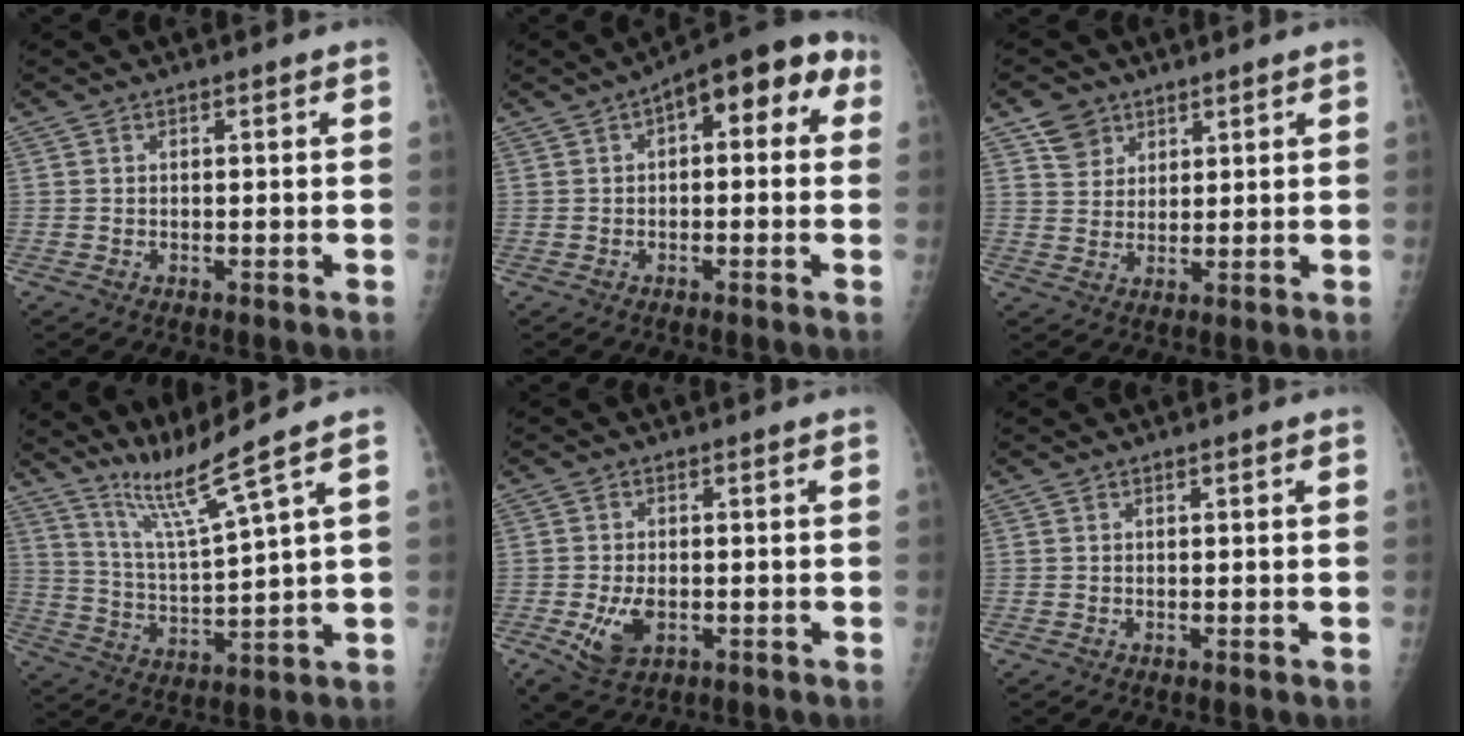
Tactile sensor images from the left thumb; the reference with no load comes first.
{"total": 12.3, "force": [3.4, 5.8, 10.3], "torque": [-0.100, 0.036, 0.034]}
{"total": 4.6, "force": [3.2, 3.3, 0.7], "torque": [0.007, -0.018, 0.063]}
{"total": 9.3, "force": [7.3, -2.4, 5.3], "torque": [-0.100, -0.062, 0.150]}
{"total": 6.1, "force": [-1.8, 3.7, 4.4], "torque": [-0.083, -0.003, -0.023]}
{"total": 0.0}